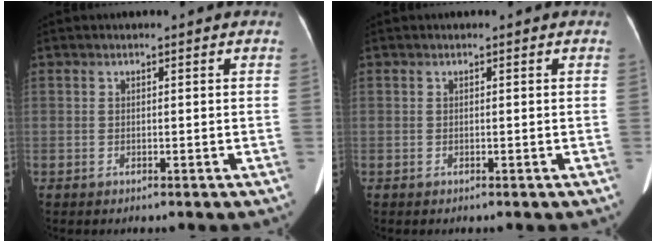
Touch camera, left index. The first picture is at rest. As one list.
[{"total": 0.0}]